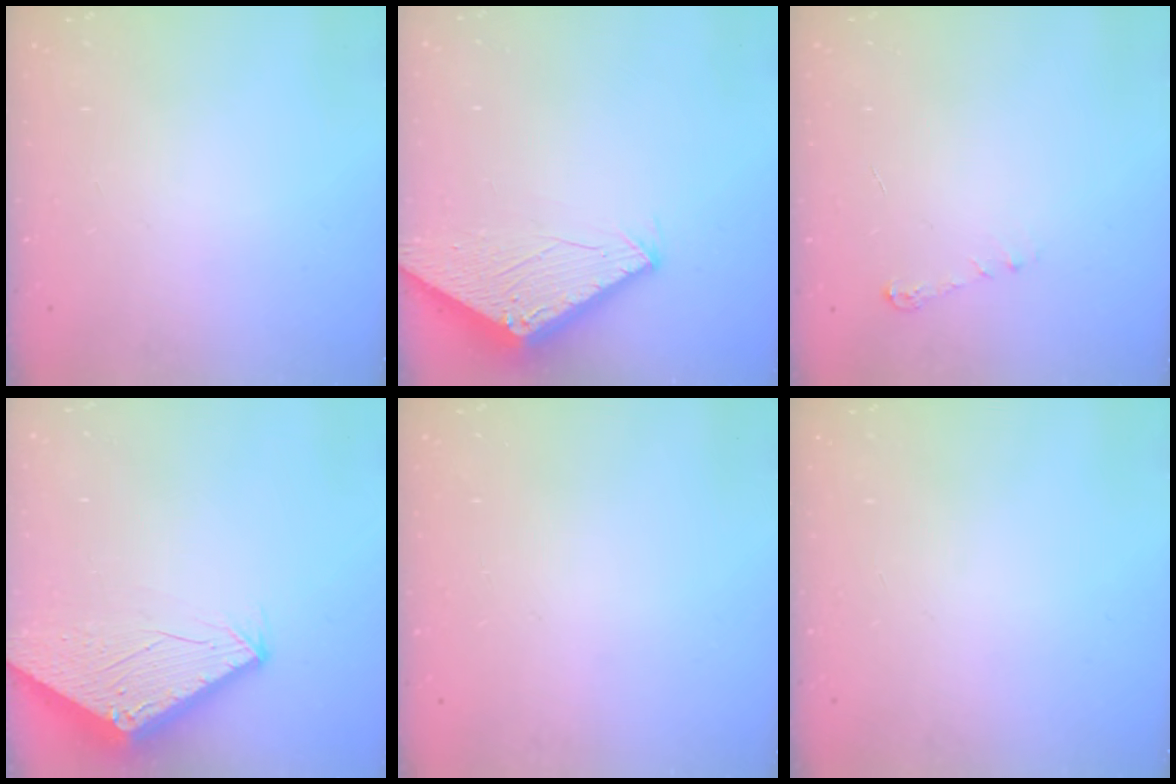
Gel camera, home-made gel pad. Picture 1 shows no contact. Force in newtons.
{"total": 2.8, "press": 2.8, "slide": 0.2}
{"total": 4.0, "press": 3.9, "slide": 0.5}
{"total": 2.8, "press": 2.8, "slide": 0.1}
{"total": 0.0}
{"total": 0.0}